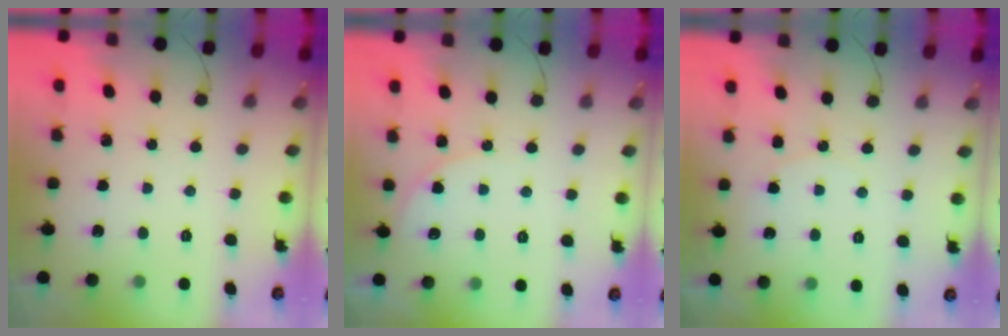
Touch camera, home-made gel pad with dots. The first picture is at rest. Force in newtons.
{"total": 5.2, "press": 5.2, "slide": 0.3}
{"total": 5.3, "press": 5.2, "slide": 0.5}